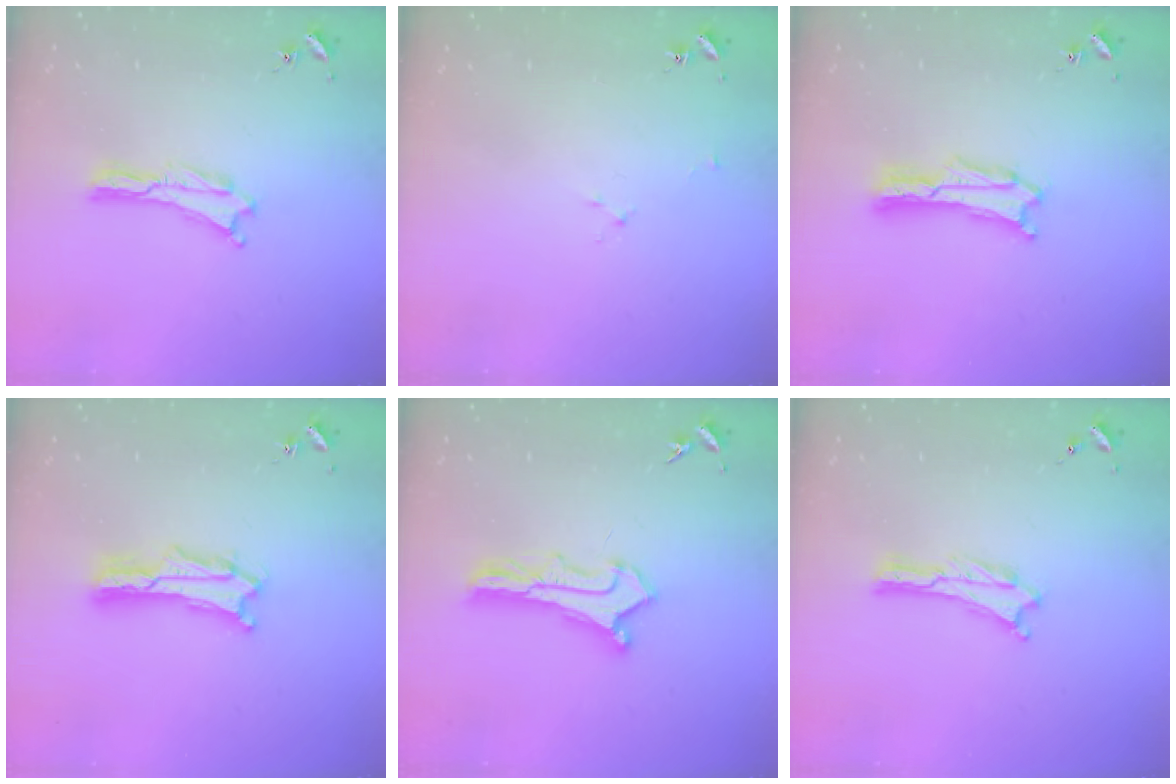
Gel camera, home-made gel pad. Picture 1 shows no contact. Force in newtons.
{"total": 1.9, "press": 1.9, "slide": 0.3}
{"total": 1.7, "press": 1.7, "slide": 0.3}
{"total": 2.0, "press": 2.0, "slide": 0.3}
{"total": 2.6, "press": 2.6, "slide": 0.2}
{"total": 0.0}